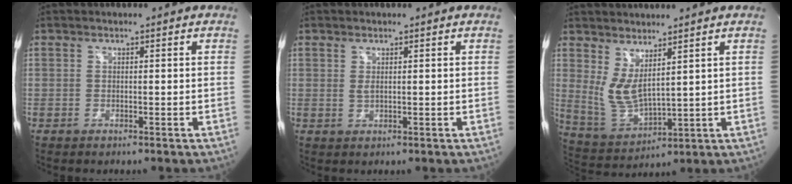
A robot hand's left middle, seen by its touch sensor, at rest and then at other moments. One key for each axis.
{"total": 0.9, "fx": 0.3, "fy": 0.3, "fz": 0.8, "tx": -0.019, "ty": -0.003, "tz": 0.010}
{"total": 6.8, "fx": 3.0, "fy": 2.0, "fz": 5.7, "tx": -0.132, "ty": -0.018, "tz": 0.080}